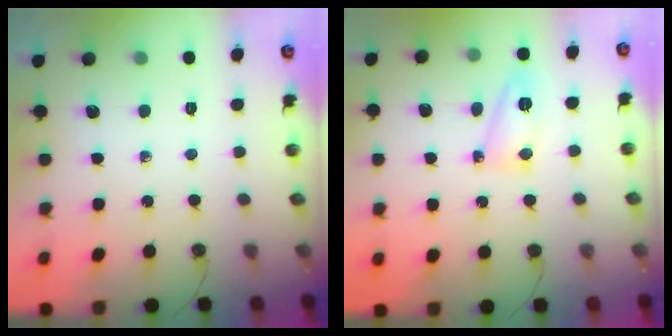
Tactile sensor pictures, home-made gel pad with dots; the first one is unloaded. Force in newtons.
{"total": 10.9, "press": 7.0, "slide": 8.4}